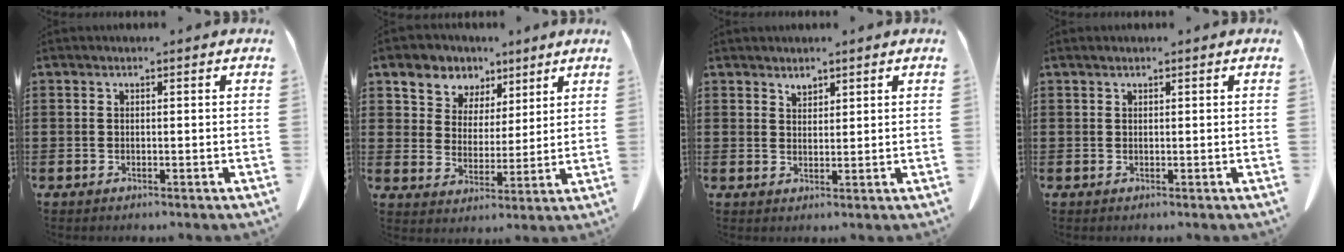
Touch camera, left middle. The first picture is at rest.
{"total": 6.0, "force": [4.4, 4.0, -0.4], "torque": [-0.033, -0.022, 0.079]}
{"total": 1.8, "force": [1.7, 0.5, 0.3], "torque": [-0.009, -0.003, 0.034]}
{"total": 0.5, "force": [0.3, 0.2, 0.3], "torque": [-0.008, 0.002, 0.006]}